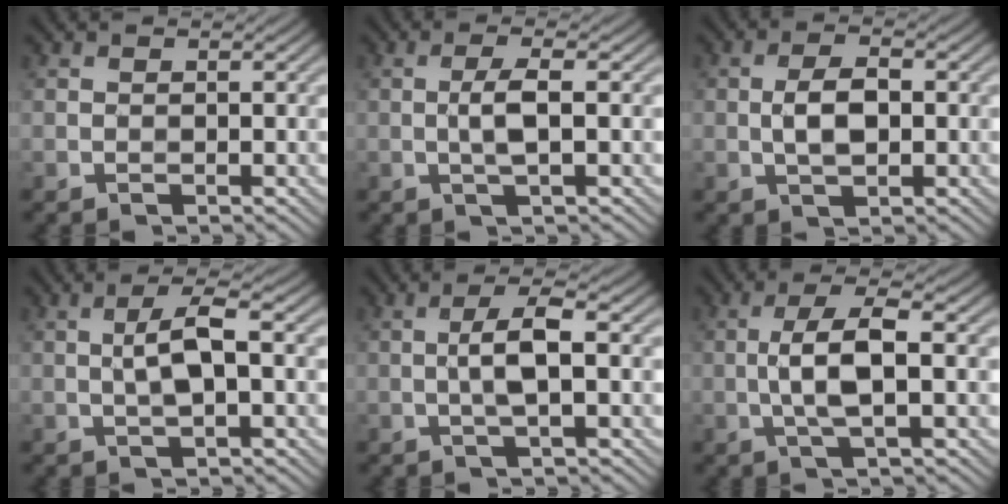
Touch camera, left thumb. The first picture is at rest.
{"total": 3.2, "force": [-0.2, 0.5, 3.2], "torque": [-0.063, 0.005, -0.006]}
{"total": 4.2, "force": [-0.2, 2.1, 3.6], "torque": [-0.075, 0.003, -0.004]}
{"total": 4.3, "force": [0.0, 1.1, 4.1], "torque": [-0.082, 0.011, -0.002]}
{"total": 4.2, "force": [-0.3, 0.7, 4.1], "torque": [-0.078, 0.009, -0.011]}
{"total": 5.8, "force": [-0.4, 1.5, 5.6], "torque": [-0.114, 0.010, -0.015]}